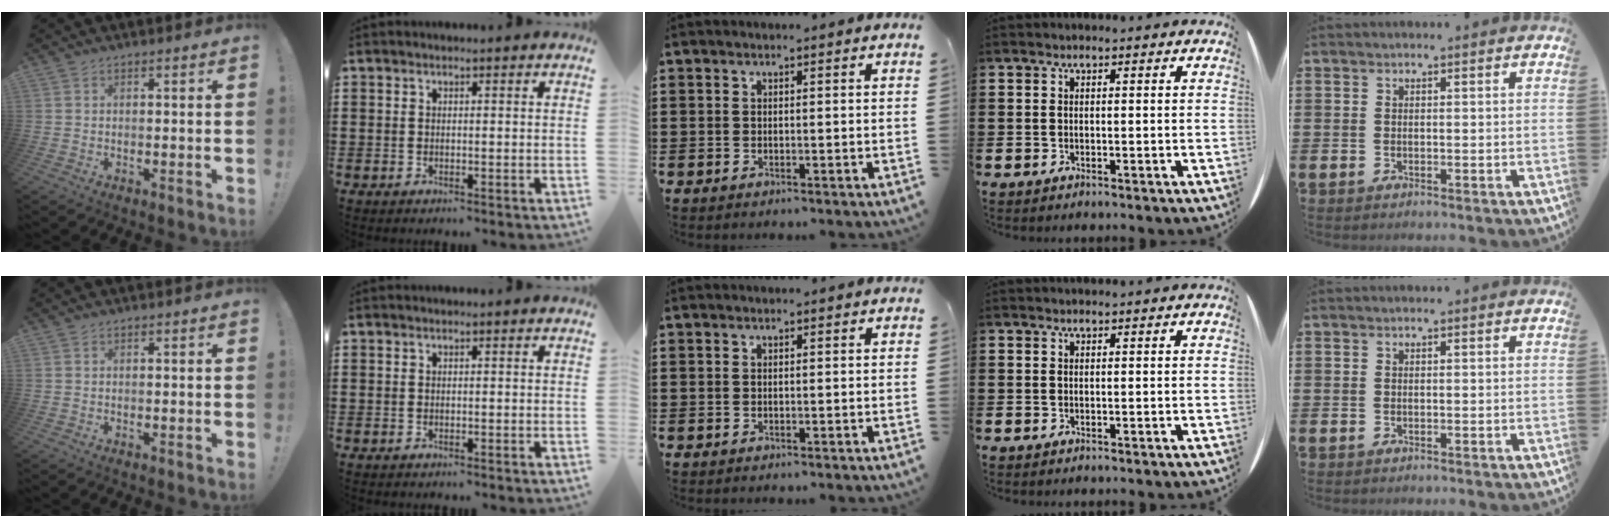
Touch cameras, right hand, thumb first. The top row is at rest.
{}